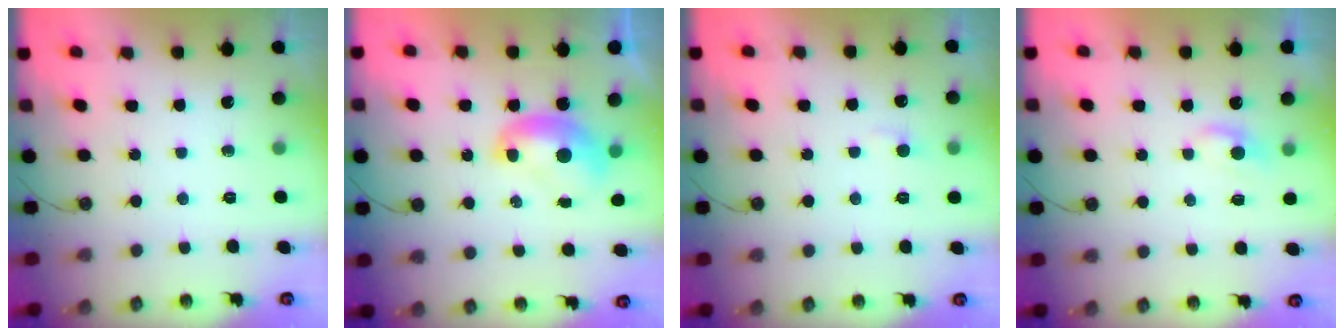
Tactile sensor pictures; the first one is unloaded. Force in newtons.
{"total": 1.8, "press": 1.8, "slide": 0.3}
{"total": 2.7, "press": 2.7, "slide": 0.4}
{"total": 0.7, "press": 0.5, "slide": 0.5}